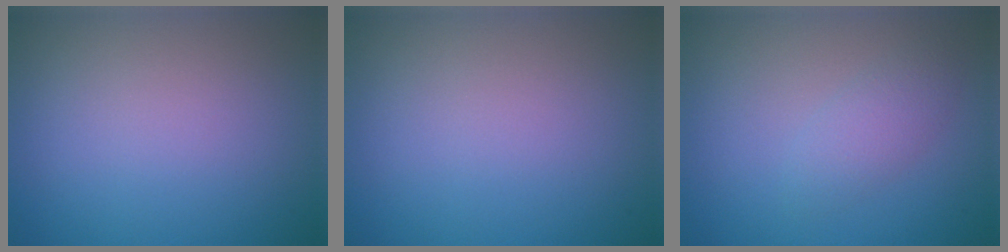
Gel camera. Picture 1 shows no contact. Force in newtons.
{"total": 0.0}
{"total": 1.9, "press": 1.9, "slide": 0.0}